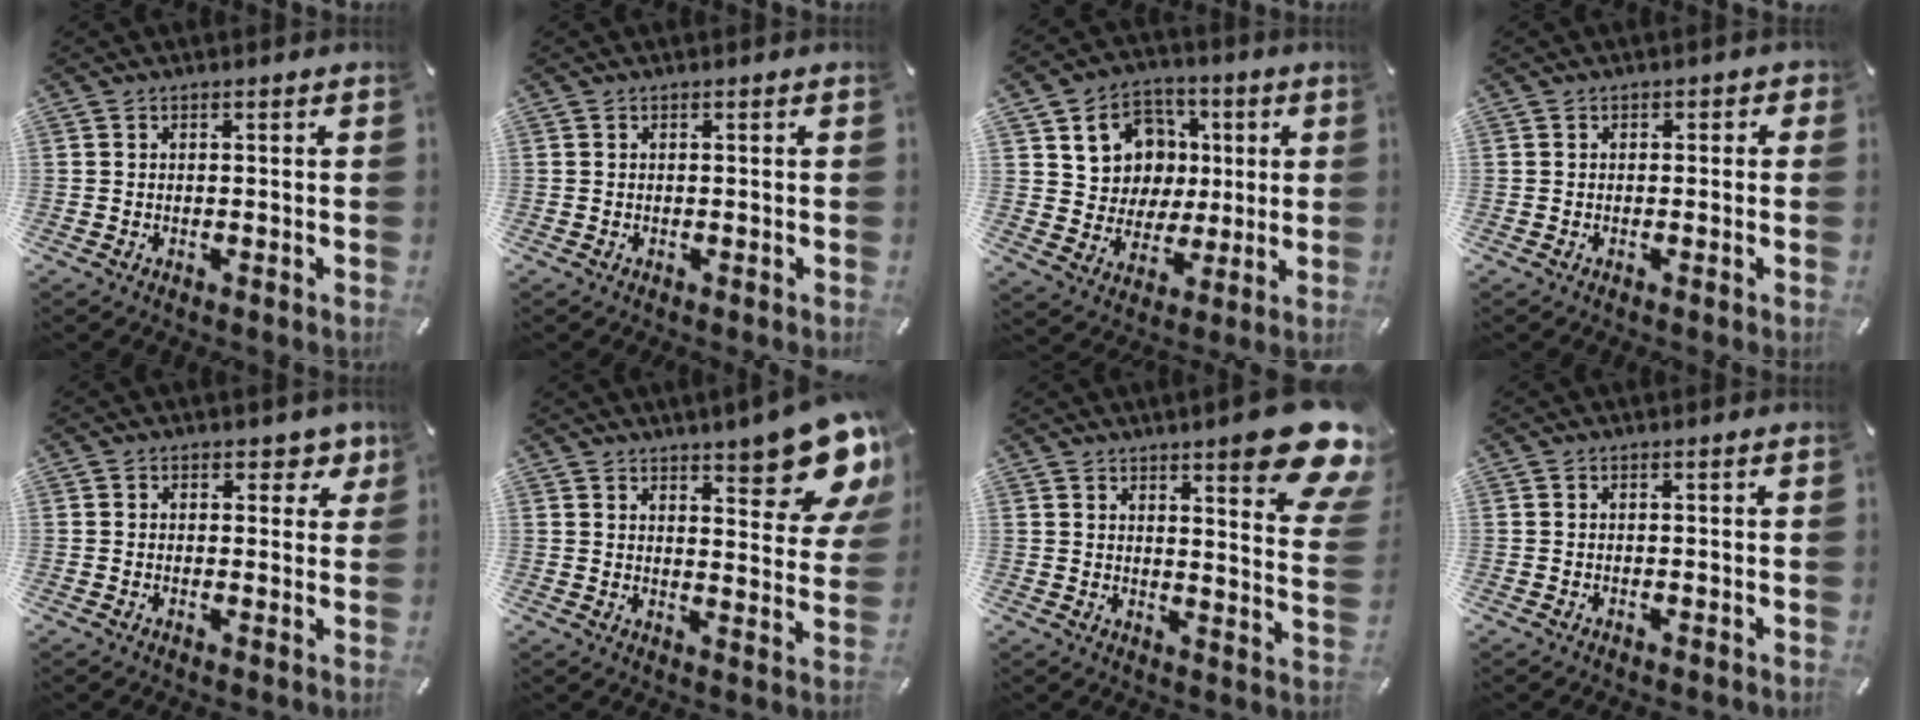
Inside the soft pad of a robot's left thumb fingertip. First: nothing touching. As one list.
[{"total": 0.0}, {"total": 12.3, "force": [3.2, 11.5, 2.9], "torque": [-0.044, -0.021, 0.070]}, {"total": 1.3, "force": [-0.6, 1.0, 0.4], "torque": [-0.006, 0.006, -0.014]}, {"total": 4.0, "force": [2.1, 2.7, 2.0], "torque": [0.000, -0.014, 0.029]}, {"total": 14.3, "force": [9.9, 4.4, 9.2], "torque": [-0.114, -0.077, 0.168]}, {"total": 15.5, "force": [10.3, 3.3, 11.1], "torque": [-0.147, -0.083, 0.168]}, {"total": 0.0}]